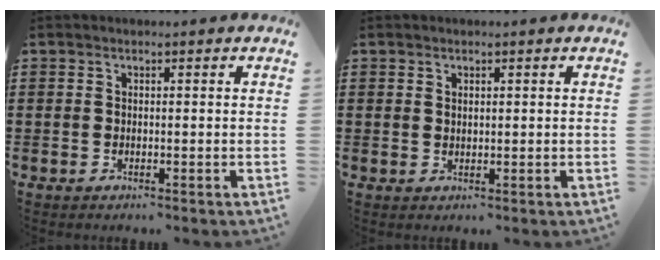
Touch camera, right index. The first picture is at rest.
{"total": 0.7, "force": [0.5, 0.5, 0.3], "torque": [-0.006, 0.003, 0.010]}